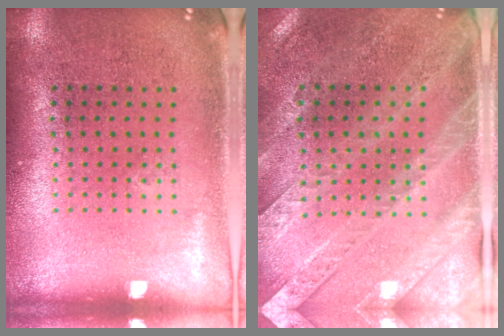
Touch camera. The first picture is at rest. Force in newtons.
{"total": 3.0, "press": 2.6, "slide": 1.4}